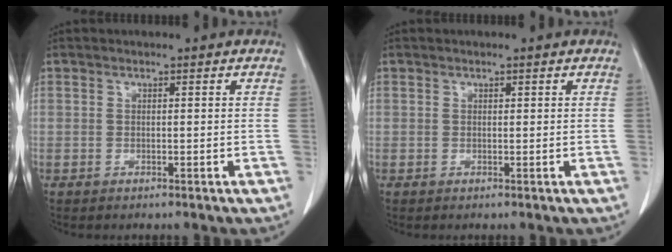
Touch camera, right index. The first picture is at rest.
{"total": 0.0}